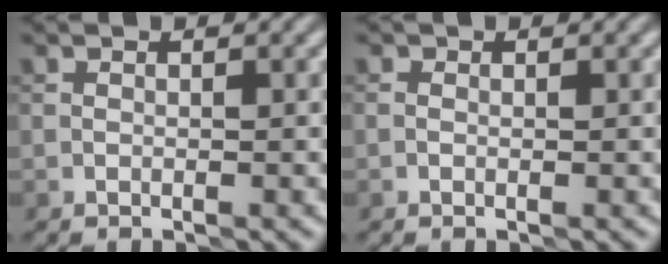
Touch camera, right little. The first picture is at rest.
{"total": 0.0}